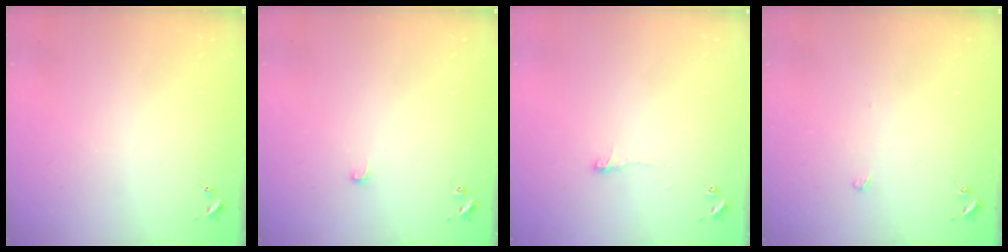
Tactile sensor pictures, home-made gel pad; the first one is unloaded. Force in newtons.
{"total": 3.8, "press": 3.8, "slide": 0.4}
{"total": 4.4, "press": 4.3, "slide": 0.4}
{"total": 2.7, "press": 2.6, "slide": 0.3}